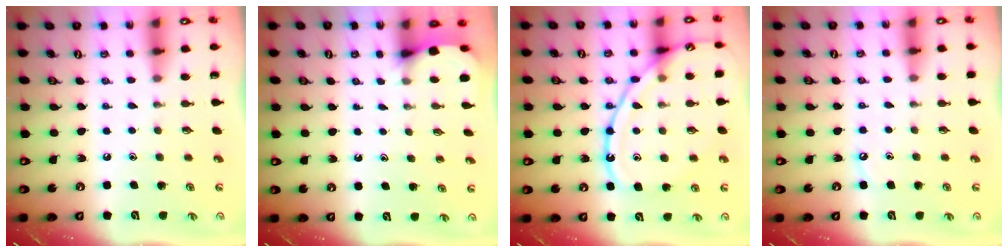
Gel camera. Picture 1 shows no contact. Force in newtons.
{"total": 3.0, "press": 3.0, "slide": 0.4}
{"total": 14.7, "press": 14.7, "slide": 0.7}
{"total": 3.9, "press": 3.8, "slide": 0.6}